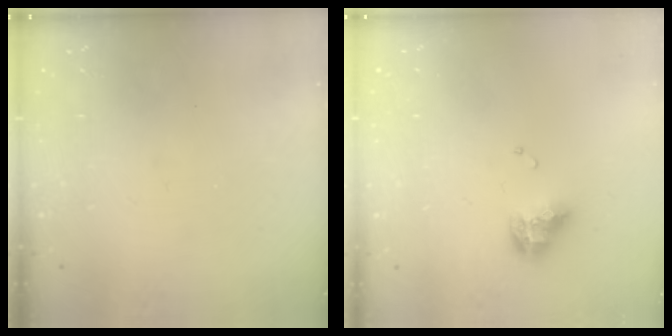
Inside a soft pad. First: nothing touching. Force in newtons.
{"total": 10.1, "press": 10.1, "slide": 1.0}